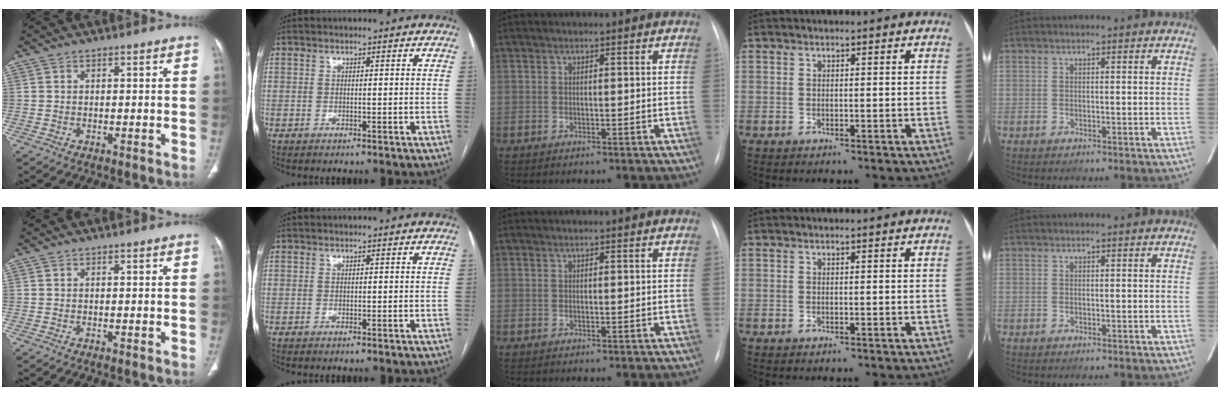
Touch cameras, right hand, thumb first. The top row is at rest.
{}